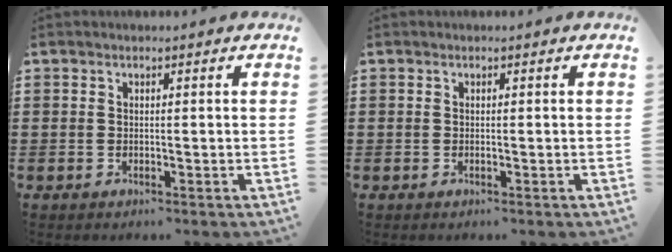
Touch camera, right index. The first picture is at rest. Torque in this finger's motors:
{"motor_torque": [-0.15, -0.01, 0.00, 0.00]}